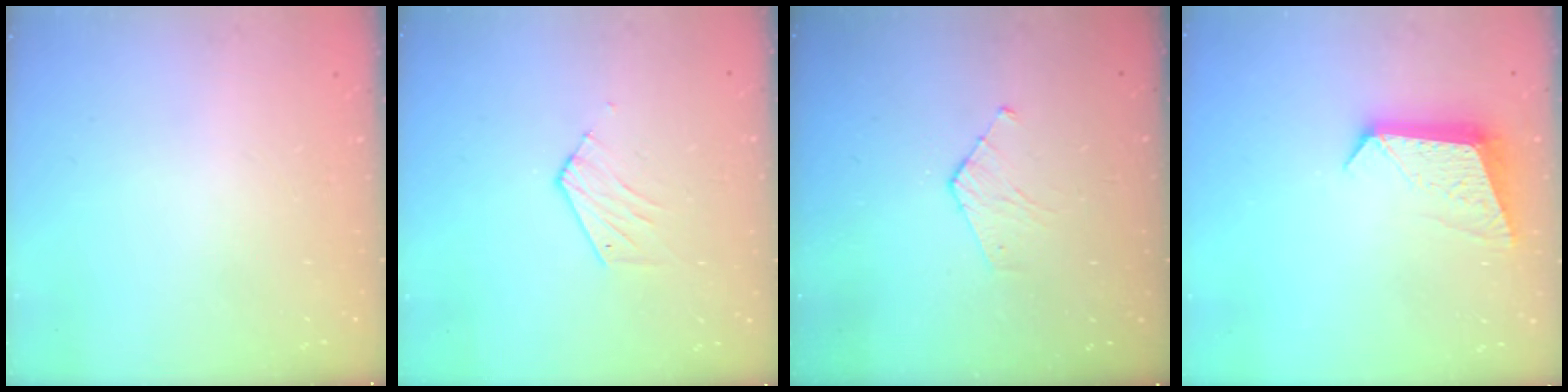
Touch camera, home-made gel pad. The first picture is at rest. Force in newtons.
{"total": 4.0, "press": 3.9, "slide": 0.3}
{"total": 2.8, "press": 2.8, "slide": 0.3}
{"total": 9.9, "press": 9.9, "slide": 0.5}